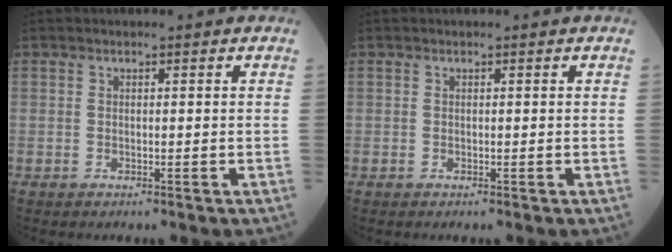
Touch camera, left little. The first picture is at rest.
{"total": 0.0}